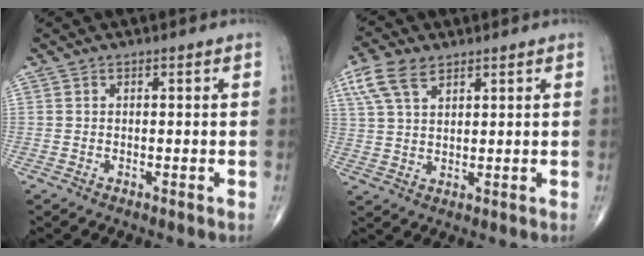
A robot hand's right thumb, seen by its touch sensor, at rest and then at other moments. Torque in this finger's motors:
{"motor_torque": [-0.33, -0.20, 0.50, 0.09, 0.12]}